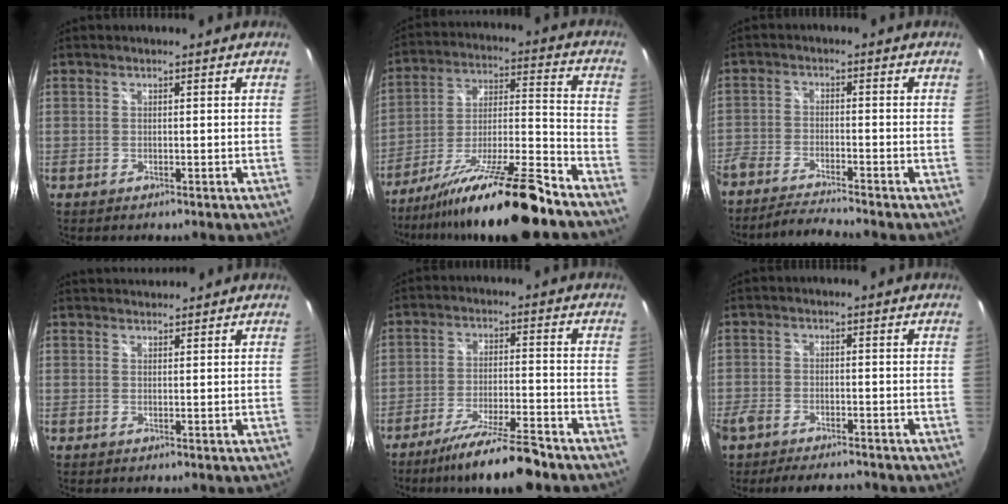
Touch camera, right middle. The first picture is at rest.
{"total": 20.1, "force": [-15.6, 0.6, 12.6], "torque": [-0.217, -0.018, -0.259]}
{"total": 7.9, "force": [-7.3, 0.7, 2.9], "torque": [-0.087, -0.016, -0.137]}
{"total": 2.8, "force": [2.7, 0.4, 0.4], "torque": [-0.008, 0.008, 0.043]}
{"total": 12.3, "force": [-10.3, 0.7, 6.7], "torque": [-0.136, -0.017, -0.170]}
{"total": 8.2, "force": [-6.8, 2.8, 3.5], "torque": [-0.091, -0.017, -0.113]}